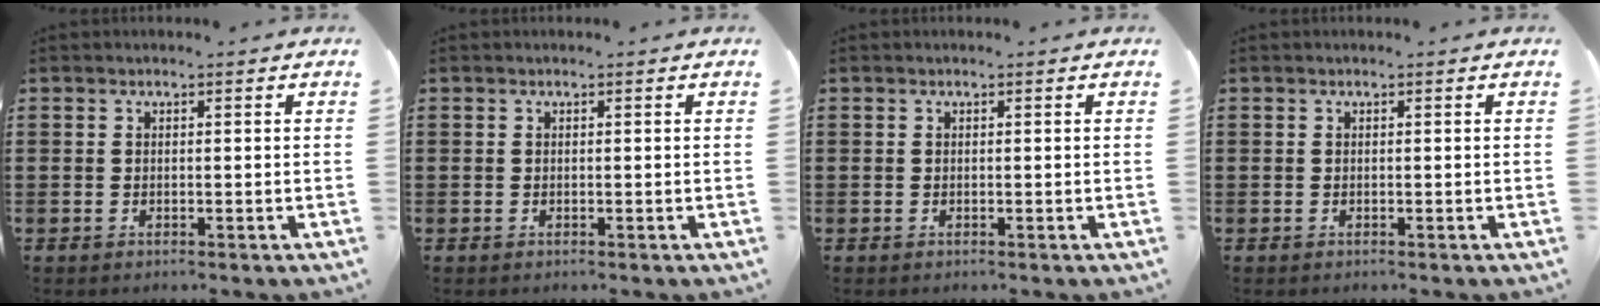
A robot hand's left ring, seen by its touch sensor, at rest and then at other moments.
{"total": 0.0}
{"total": 0.0}
{"total": 0.0}